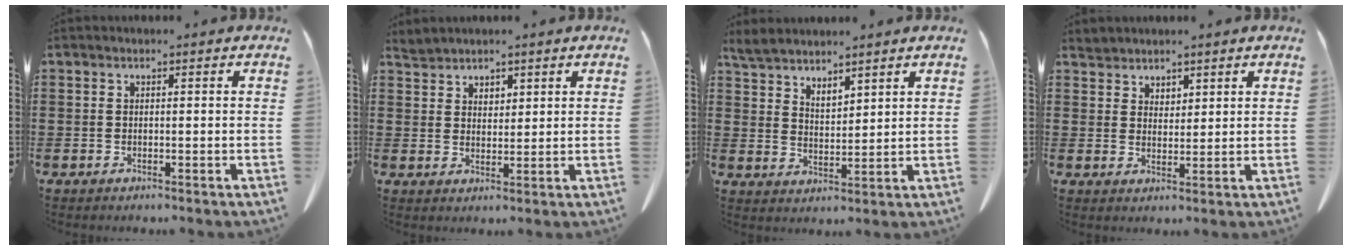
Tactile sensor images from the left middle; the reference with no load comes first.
{"total": 2.6, "force": [2.3, 1.2, 0.3], "torque": [-0.014, 0.005, 0.044]}
{"total": 3.8, "force": [3.7, 0.5, 0.5], "torque": [-0.025, -0.010, 0.068]}
{"total": 2.6, "force": [2.3, 1.2, 0.0], "torque": [-0.008, 0.004, 0.044]}